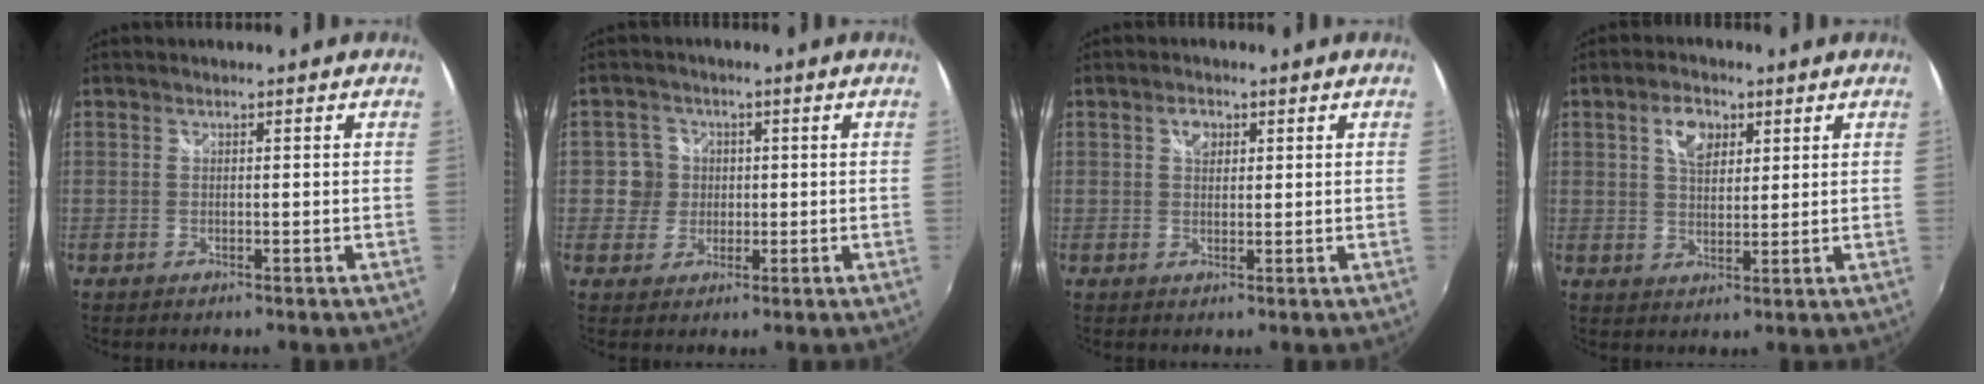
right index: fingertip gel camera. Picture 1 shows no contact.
{"total": 4.5, "force": [-0.1, 4.4, 0.3], "torque": [0.007, 0.006, -0.006]}
{"total": 2.6, "force": [1.0, 1.8, 1.5], "torque": [-0.022, 0.006, 0.015]}
{"total": 5.8, "force": [2.5, 3.5, 3.9], "torque": [-0.061, 0.015, 0.045]}